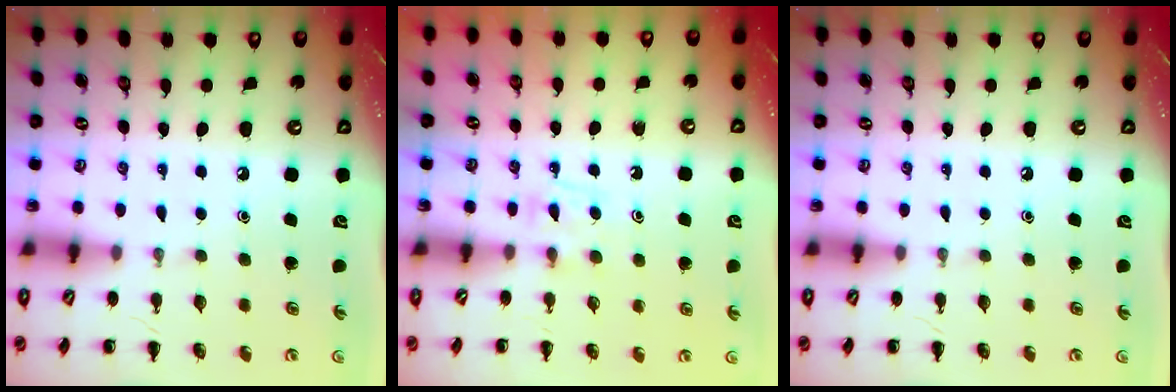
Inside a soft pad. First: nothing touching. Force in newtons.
{"total": 3.8, "press": 3.5, "slide": 1.5}
{"total": 0.0}